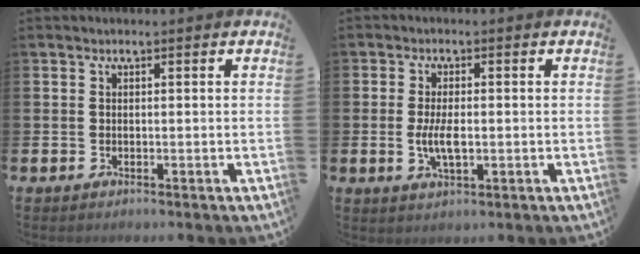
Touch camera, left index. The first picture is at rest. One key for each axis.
{"total": 4.0, "fx": -0.4, "fy": 1.7, "fz": 3.6, "tx": -0.071, "ty": 0.000, "tz": -0.010}